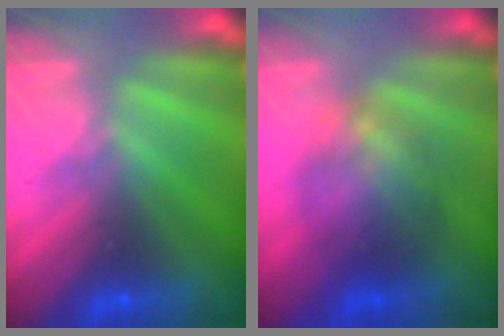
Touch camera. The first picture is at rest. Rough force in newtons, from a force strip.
{"total": 7.3}